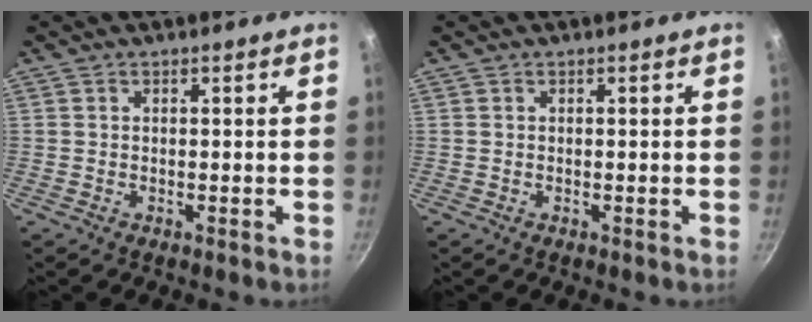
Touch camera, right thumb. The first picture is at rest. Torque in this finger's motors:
{"motor_torque": [0.00, 0.00, -0.02, -0.02, 0.00]}